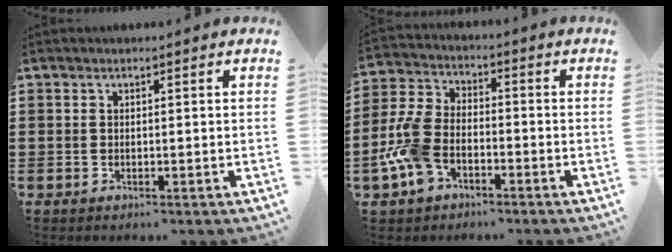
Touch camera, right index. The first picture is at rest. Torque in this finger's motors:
{"motor_torque": [1.10, -1.04, 0.48, 0.18]}